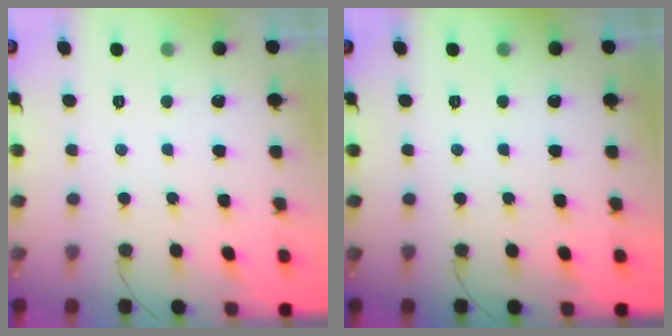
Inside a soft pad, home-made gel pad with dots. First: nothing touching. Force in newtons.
{"total": 0.0}